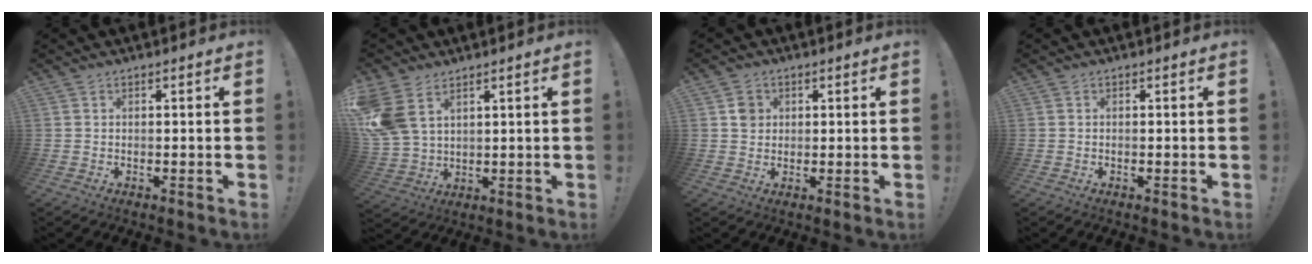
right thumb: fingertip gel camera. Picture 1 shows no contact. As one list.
[{"total": 10.4, "force": [5.2, 6.7, 6.1], "torque": [-0.134, -0.018, 0.107]}, {"total": 3.5, "force": [0.9, 3.2, 1.0], "torque": [0.000, -0.004, 0.014]}, {"total": 0.0}]